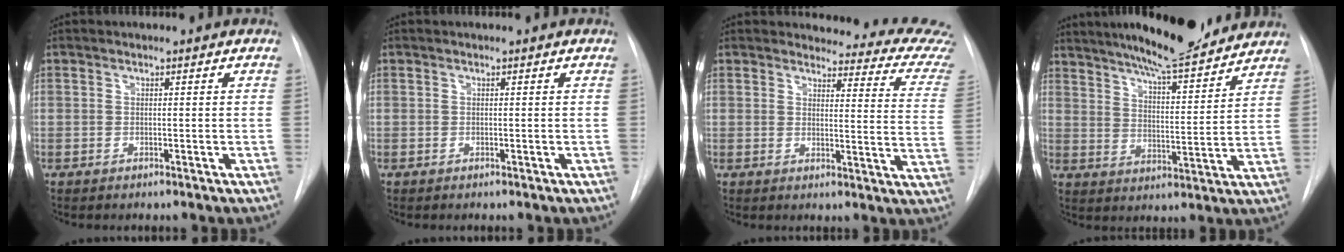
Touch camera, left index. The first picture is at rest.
{"total": 0.0}
{"total": 15.3, "force": [15.1, 1.3, 2.2], "torque": [0.008, -0.129, 0.128]}
{"total": 15.4, "force": [13.4, 1.8, 7.3], "torque": [-0.113, -0.008, 0.198]}